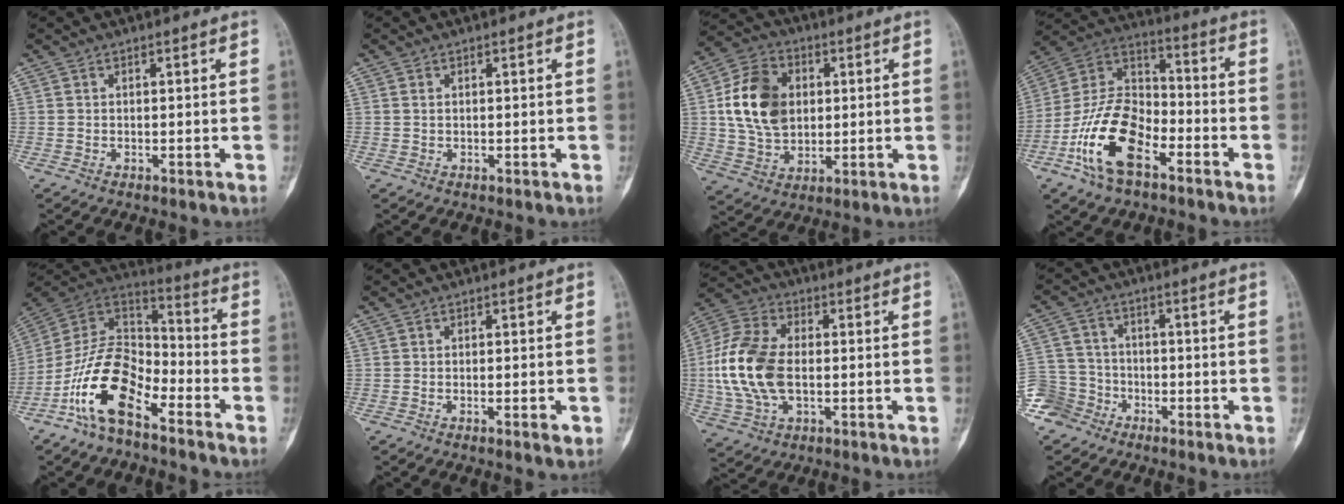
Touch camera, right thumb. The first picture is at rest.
{"total": 0.5, "force": [0.2, 0.3, 0.4], "torque": [-0.010, 0.002, 0.004]}
{"total": 14.4, "force": [2.2, 10.6, 9.6], "torque": [-0.153, 0.003, 0.039]}
{"total": 17.2, "force": [-8.0, 9.0, 12.2], "torque": [-0.224, 0.056, -0.158]}
{"total": 16.1, "force": [-8.7, 8.0, 11.0], "torque": [-0.190, 0.080, -0.172]}
{"total": 2.1, "force": [-0.8, 0.4, 1.9], "torque": [-0.032, -0.001, -0.011]}
{"total": 15.9, "force": [-0.8, 9.6, 12.7], "torque": [-0.274, 0.014, -0.014]}
{"total": 7.9, "force": [-5.2, 6.0, 0.5], "torque": [0.006, 0.039, -0.107]}